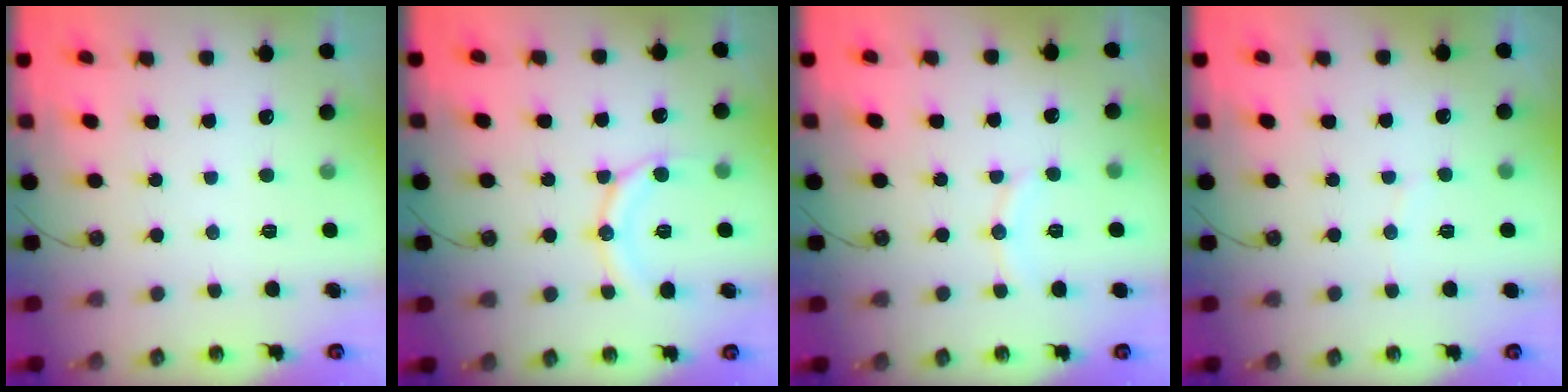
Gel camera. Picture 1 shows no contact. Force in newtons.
{"total": 12.8, "press": 12.7, "slide": 1.4}
{"total": 5.6, "press": 5.6, "slide": 0.6}
{"total": 2.1, "press": 2.1, "slide": 0.2}